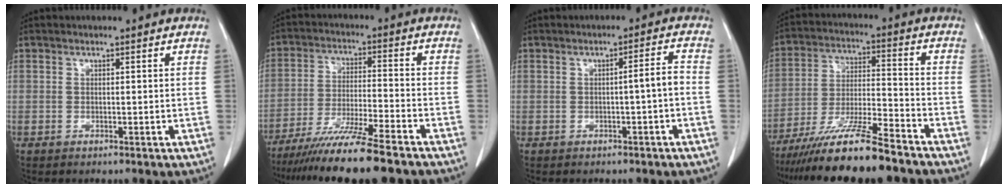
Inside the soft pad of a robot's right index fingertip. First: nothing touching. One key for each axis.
{"total": 14.2, "fx": -11.5, "fy": -0.4, "fz": 8.2, "tx": -0.141, "ty": -0.038, "tz": -0.190}
{"total": 2.7, "fx": -0.8, "fy": -0.1, "fz": 2.6, "tx": -0.033, "ty": 0.005, "tz": -0.013}
{"total": 15.1, "fx": -12.3, "fy": 0.5, "fz": 8.8, "tx": -0.165, "ty": -0.023, "tz": -0.212}